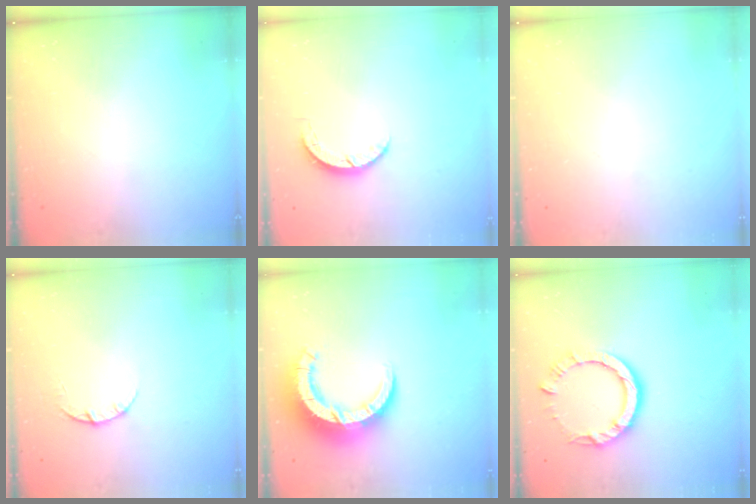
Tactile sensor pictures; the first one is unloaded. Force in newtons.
{"total": 3.1, "press": 3.0, "slide": 0.4}
{"total": 0.0}
{"total": 2.3, "press": 2.3, "slide": 0.3}
{"total": 11.3, "press": 11.2, "slide": 1.3}
{"total": 8.9, "press": 8.9, "slide": 1.0}